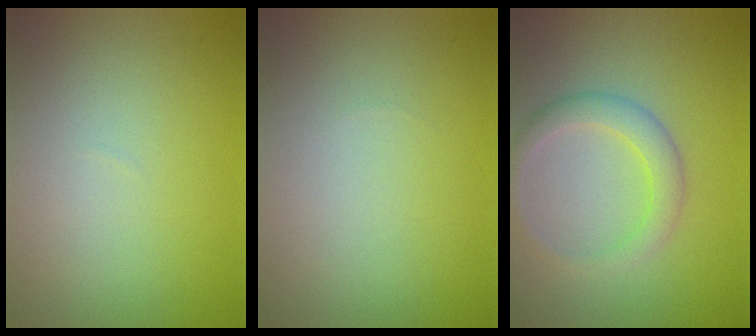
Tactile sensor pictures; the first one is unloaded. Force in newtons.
{"total": 0.0}
{"total": 2.7, "press": 2.7, "slide": 0.0}